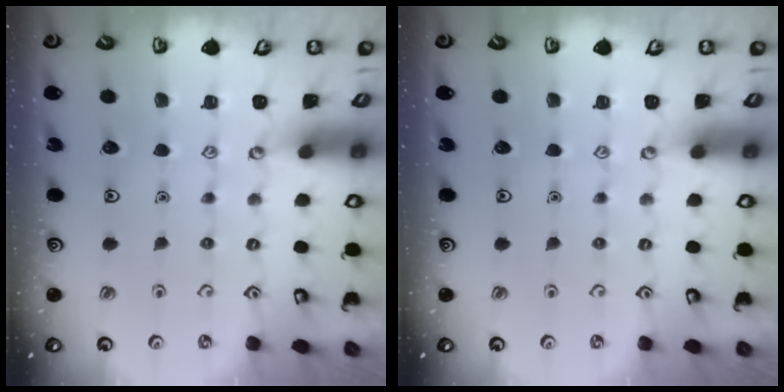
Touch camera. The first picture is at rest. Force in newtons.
{"total": 0.0}